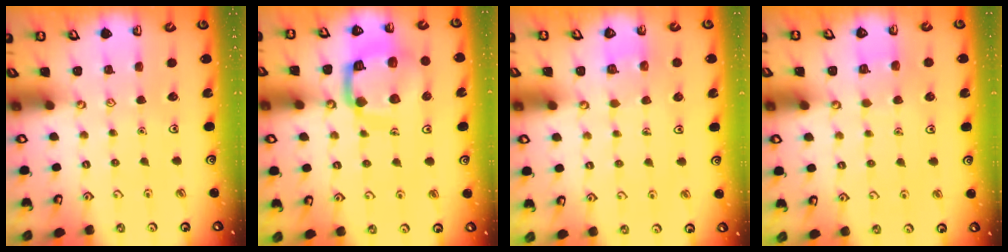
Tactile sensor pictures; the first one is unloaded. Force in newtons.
{"total": 15.2, "press": 15.2, "slide": 1.5}
{"total": 2.8, "press": 2.8, "slide": 0.1}
{"total": 4.3, "press": 4.3, "slide": 0.4}